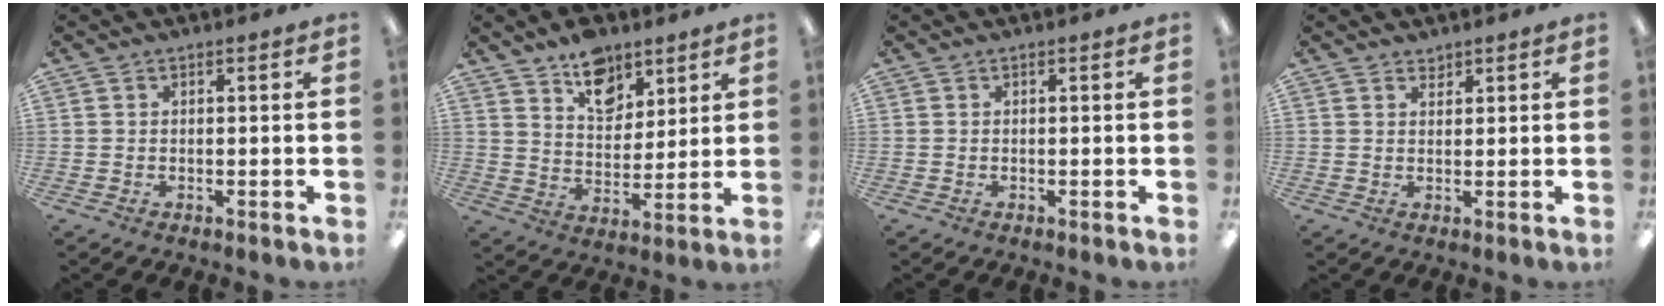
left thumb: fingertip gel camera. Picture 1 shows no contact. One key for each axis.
{"total": 11.1, "fx": 7.9, "fy": 6.6, "fz": 4.0, "tx": -0.043, "ty": -0.048, "tz": 0.143}
{"total": 0.0}
{"total": 1.5, "fx": 1.5, "fy": 0.5, "fz": 0.0, "tx": 0.008, "ty": -0.005, "tz": 0.027}